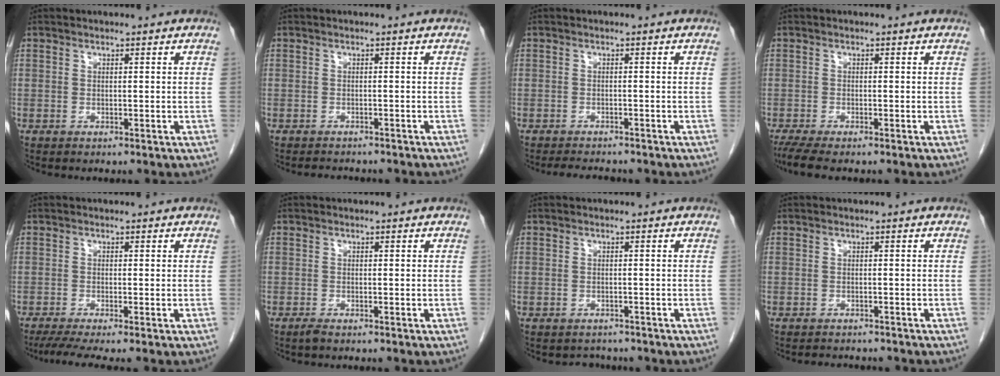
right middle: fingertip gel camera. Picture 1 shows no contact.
{"total": 5.0, "force": [-4.6, 1.1, 1.7], "torque": [-0.022, -0.003, -0.056]}
{"total": 5.0, "force": [-4.5, 1.0, 1.7], "torque": [-0.024, -0.006, -0.064]}
{"total": 4.4, "force": [-3.5, 0.3, 2.6], "torque": [-0.046, -0.011, -0.061]}
{"total": 5.0, "force": [-3.6, 0.0, 3.4], "torque": [-0.055, -0.015, -0.063]}
{"total": 0.8, "force": [-0.7, 0.1, 0.5], "torque": [-0.015, -0.003, -0.013]}
{"total": 2.1, "force": [-1.9, 1.0, -0.3], "torque": [-0.001, 0.000, -0.029]}
{"total": 4.5, "force": [-4.1, 1.0, 1.4], "torque": [-0.019, -0.003, -0.051]}